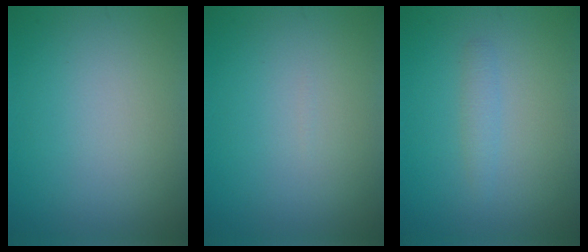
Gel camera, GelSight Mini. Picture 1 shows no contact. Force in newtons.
{"total": 0.0}
{"total": 1.1, "press": 1.1, "slide": 0.1}